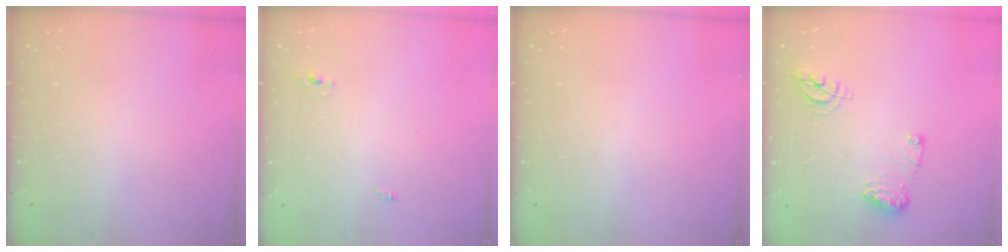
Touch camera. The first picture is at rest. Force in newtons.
{"total": 2.4, "press": 2.2, "slide": 1.0}
{"total": 0.0}
{"total": 10.5, "press": 10.5, "slide": 1.0}